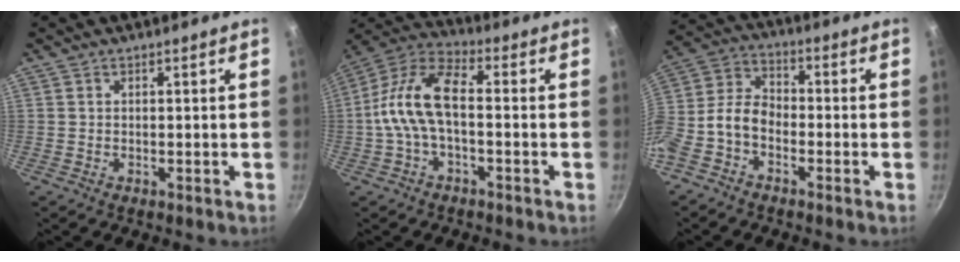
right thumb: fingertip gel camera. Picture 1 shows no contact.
{"total": 11.7, "force": [-1.6, 5.5, 10.2], "torque": [-0.201, 0.039, -0.047]}
{"total": 9.4, "force": [-3.2, 6.3, 6.2], "torque": [-0.130, 0.053, -0.078]}